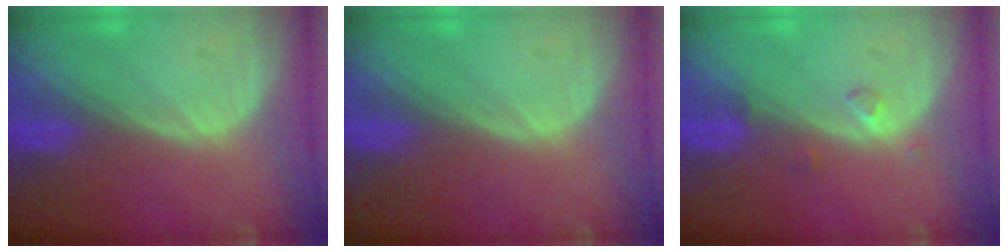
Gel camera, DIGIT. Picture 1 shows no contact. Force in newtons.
{"total": 0.0}
{"total": 1.5, "press": 1.5, "slide": 0.1}